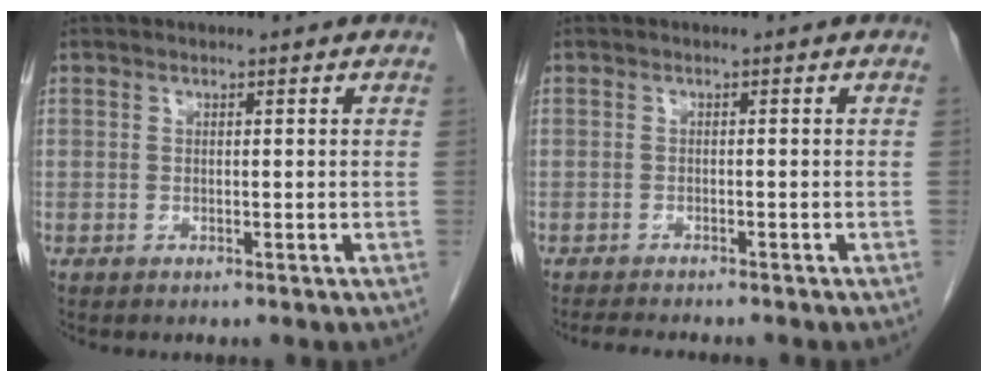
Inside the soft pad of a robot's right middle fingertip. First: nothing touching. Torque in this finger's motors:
{"motor_torque": [0.05, -0.03, 0.00, 0.00]}